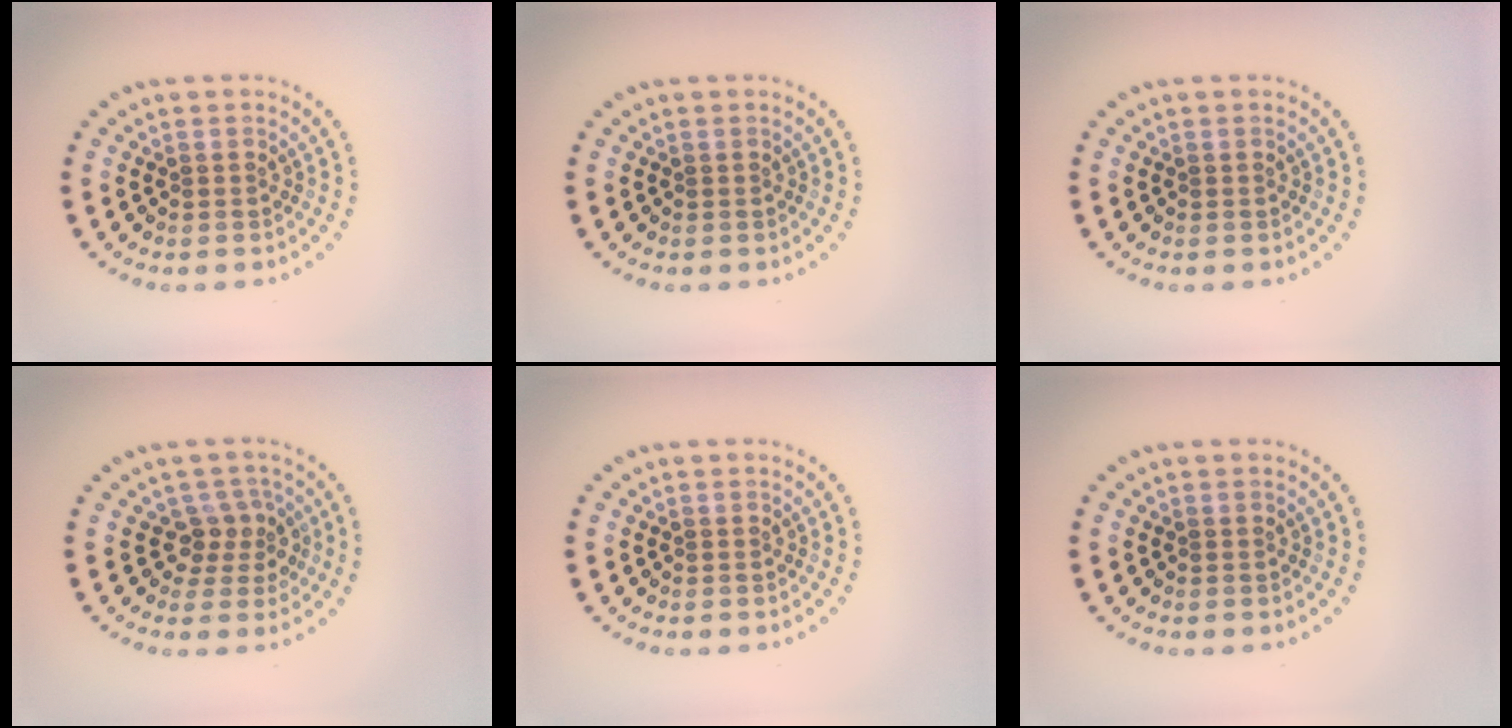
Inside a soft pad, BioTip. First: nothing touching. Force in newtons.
{"total": 0.0}
{"total": 0.0}
{"total": 2.6, "press": 2.0, "slide": 1.7}
{"total": 0.0}
{"total": 0.0}